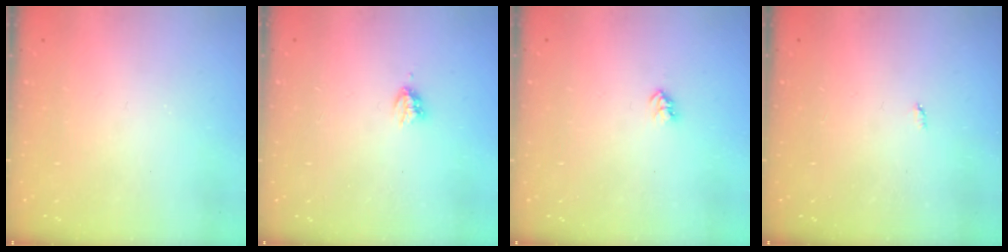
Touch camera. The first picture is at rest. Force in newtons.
{"total": 2.9, "press": 2.9, "slide": 0.5}
{"total": 2.7, "press": 2.7, "slide": 0.4}
{"total": 2.1, "press": 2.1, "slide": 0.4}